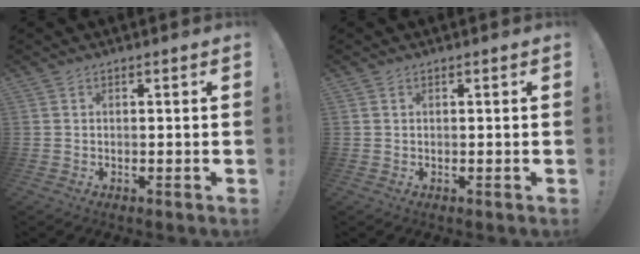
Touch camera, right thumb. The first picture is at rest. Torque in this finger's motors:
{"motor_torque": [-0.02, 0.19, 0.20, -0.27, 0.12]}